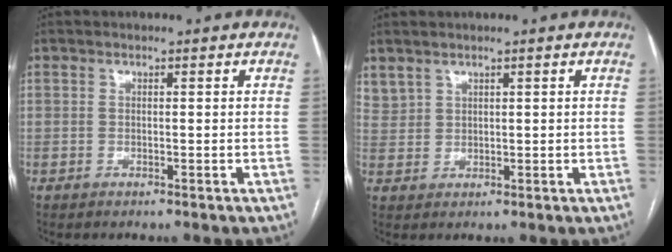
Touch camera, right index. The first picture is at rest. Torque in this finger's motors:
{"motor_torque": [-0.25, 0.31, -0.01, -0.01]}